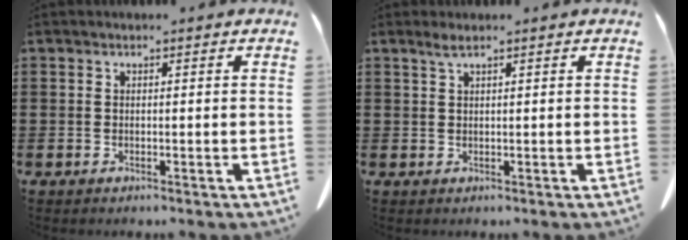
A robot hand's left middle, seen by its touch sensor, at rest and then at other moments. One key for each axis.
{"total": 1.5, "fx": 1.0, "fy": 0.1, "fz": 1.1, "tx": -0.024, "ty": 0.001, "tz": 0.017}